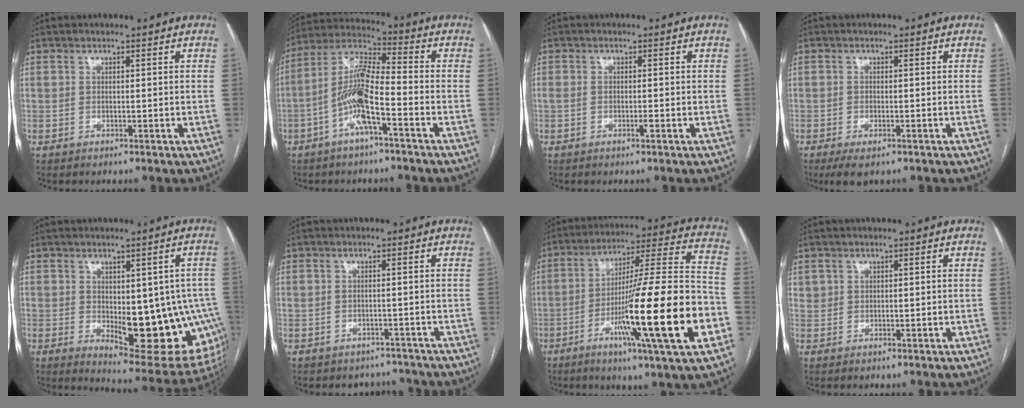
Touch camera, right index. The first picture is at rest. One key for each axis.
{"total": 10.6, "fx": -4.1, "fy": 1.0, "fz": 9.7, "tx": -0.206, "ty": 0.016, "tz": -0.086}
{"total": 1.5, "fx": -0.5, "fy": 0.4, "fz": 1.3, "tx": -0.030, "ty": 0.003, "tz": -0.007}
{"total": 3.7, "fx": -2.3, "fy": 1.3, "fz": 2.6, "tx": -0.047, "ty": -0.007, "tz": -0.032}
{"total": 17.2, "fx": -2.9, "fy": 7.2, "fz": 15.3, "tx": -0.129, "ty": 0.006, "tz": -0.014}
{"total": 3.5, "fx": -3.0, "fy": 1.6, "fz": -0.6, "tx": 0.010, "ty": 0.012, "tz": -0.040}
{"total": 24.9, "fx": -8.0, "fy": 0.4, "fz": 23.5, "tx": -0.344, "ty": -0.018, "tz": -0.134}
{"total": 1.3, "fx": 0.7, "fy": 1.1, "fz": 0.1, "tx": 0.002, "ty": 0.008, "tz": 0.015}